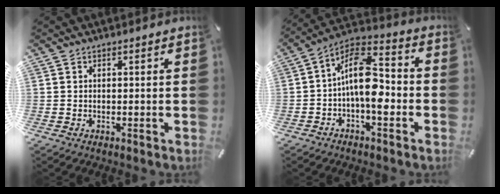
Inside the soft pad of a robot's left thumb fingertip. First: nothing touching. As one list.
[{"total": 13.0, "force": [-2.2, 6.8, 10.9], "torque": [-0.205, 0.002, -0.040]}]